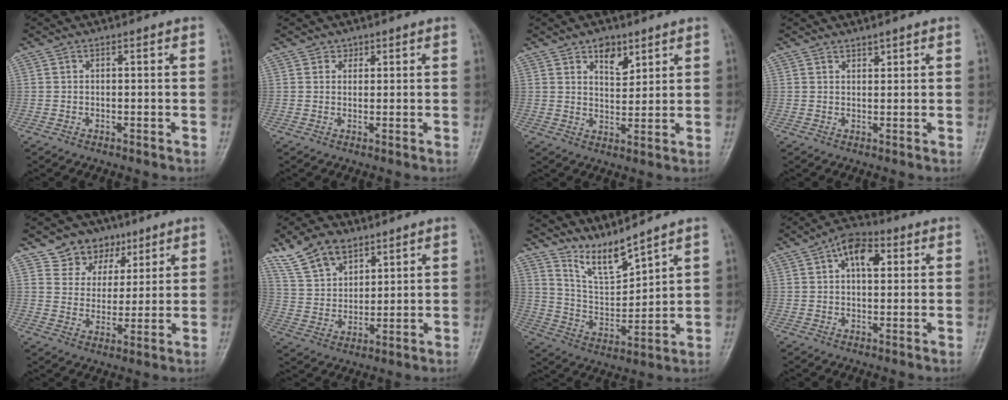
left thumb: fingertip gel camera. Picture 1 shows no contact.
{"total": 1.3, "force": [0.8, 1.0, 0.0], "torque": [0.017, -0.003, 0.008]}
{"total": 5.5, "force": [3.3, 3.1, 3.0], "torque": [-0.025, -0.022, 0.054]}
{"total": 1.3, "force": [1.1, 0.4, 0.5], "torque": [0.000, -0.008, 0.018]}
{"total": 9.5, "force": [5.9, 7.1, 2.1], "torque": [0.008, -0.027, 0.104]}
{"total": 10.7, "force": [7.3, 6.0, 5.0], "torque": [-0.072, -0.027, 0.145]}
{"total": 8.1, "force": [7.5, 0.7, 3.0], "torque": [-0.055, -0.065, 0.159]}
{"total": 7.5, "force": [2.5, 4.2, 5.7], "torque": [-0.080, 0.009, 0.030]}